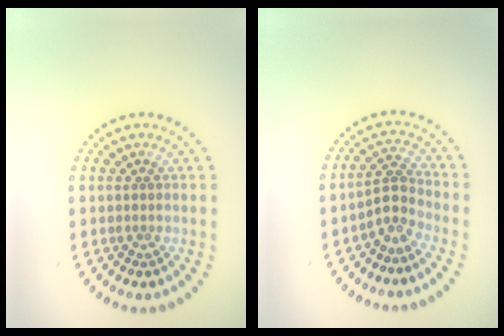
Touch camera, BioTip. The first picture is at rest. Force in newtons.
{"total": 2.6, "press": 1.8, "slide": 1.8}